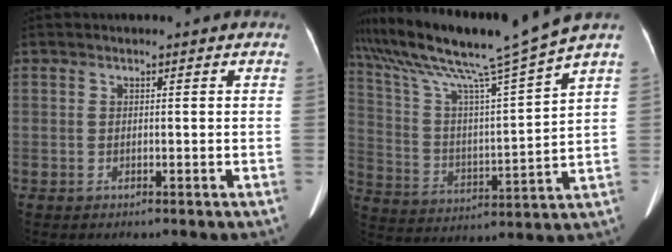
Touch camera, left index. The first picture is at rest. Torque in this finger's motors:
{"motor_torque": [0.17, -1.97, 0.17, 0.19]}